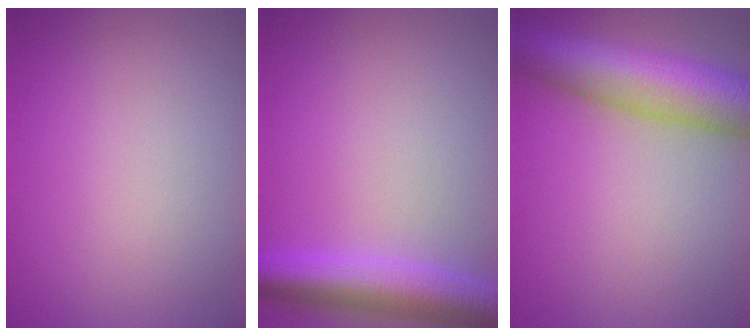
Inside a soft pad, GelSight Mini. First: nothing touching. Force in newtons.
{"total": 5.7, "press": 5.7, "slide": 0.3}
{"total": 10.1, "press": 10.1, "slide": 0.3}